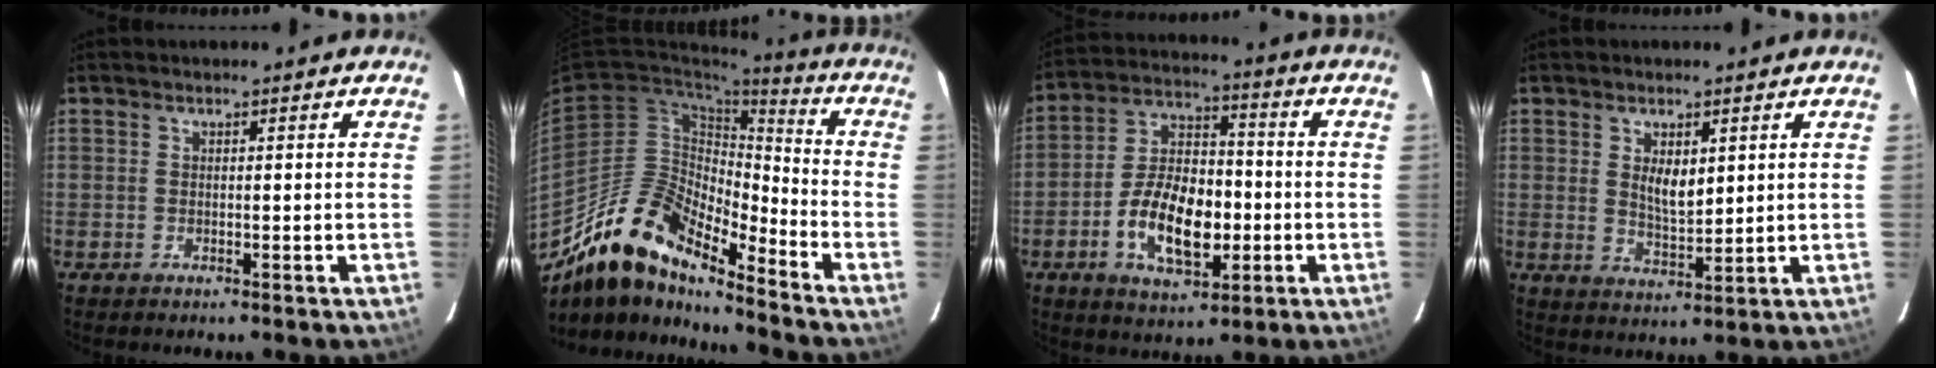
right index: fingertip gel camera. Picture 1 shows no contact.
{"total": 17.4, "force": [-14.4, 5.0, 8.4], "torque": [-0.146, -0.003, -0.276]}
{"total": 14.4, "force": [-4.0, 7.6, 11.5], "torque": [-0.223, 0.014, -0.062]}
{"total": 5.3, "force": [1.6, 2.5, 4.3], "torque": [-0.070, -0.004, 0.034]}